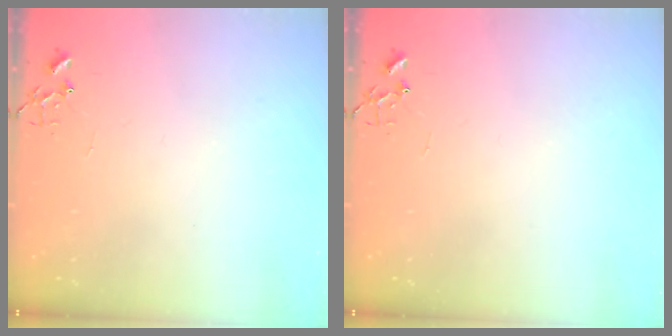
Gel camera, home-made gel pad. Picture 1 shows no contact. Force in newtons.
{"total": 0.0}